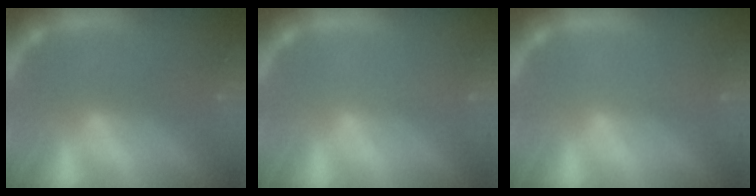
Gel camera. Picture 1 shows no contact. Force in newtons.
{"total": 1.0}
{"total": 1.0}